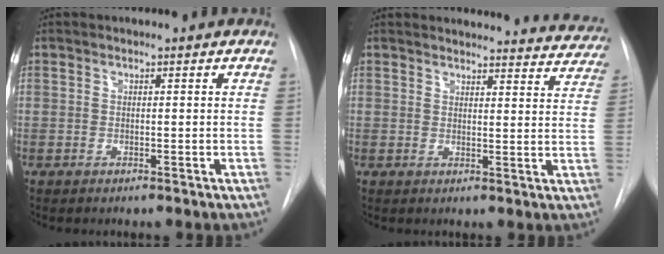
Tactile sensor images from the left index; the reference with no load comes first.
{"total": 16.9, "force": [16.4, 3.4, 2.6], "torque": [-0.009, -0.042, 0.167]}